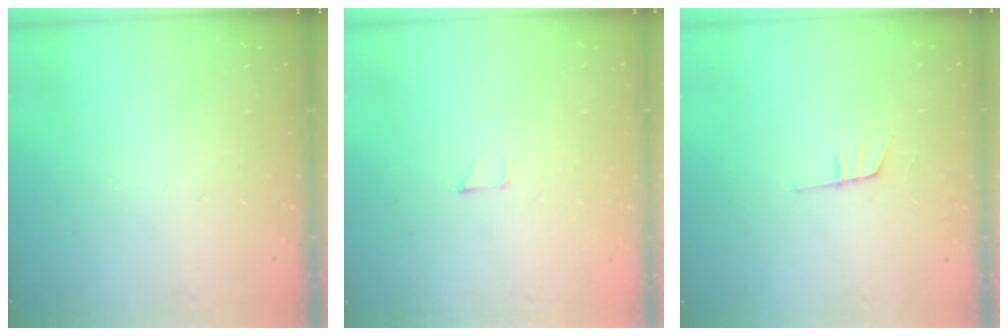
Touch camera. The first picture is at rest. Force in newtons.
{"total": 2.6, "press": 2.6, "slide": 0.2}
{"total": 7.7, "press": 7.2, "slide": 2.8}